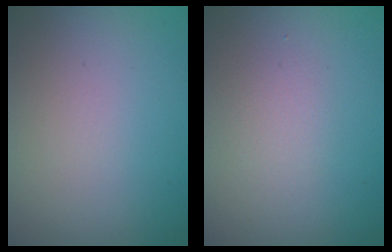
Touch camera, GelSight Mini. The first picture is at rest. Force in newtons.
{"total": 1.3, "press": 1.3, "slide": 0.0}